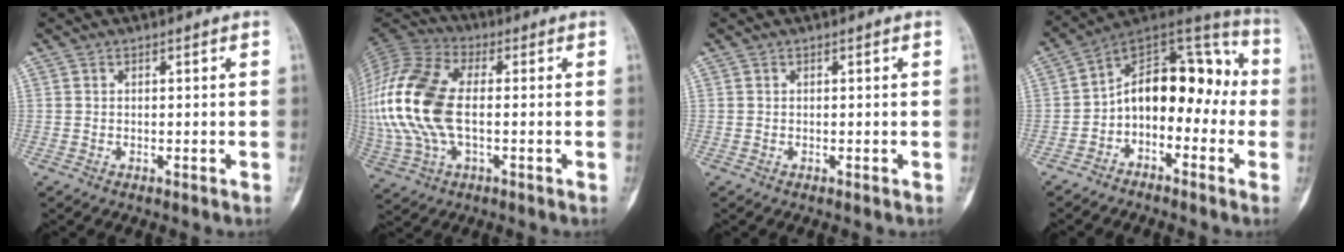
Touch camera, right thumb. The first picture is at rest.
{"total": 19.2, "force": [-0.4, 10.4, 16.1], "torque": [-0.369, 0.013, -0.006]}
{"total": 0.0}
{"total": 15.3, "force": [-2.0, 9.6, 11.8], "torque": [-0.138, 0.073, -0.048]}